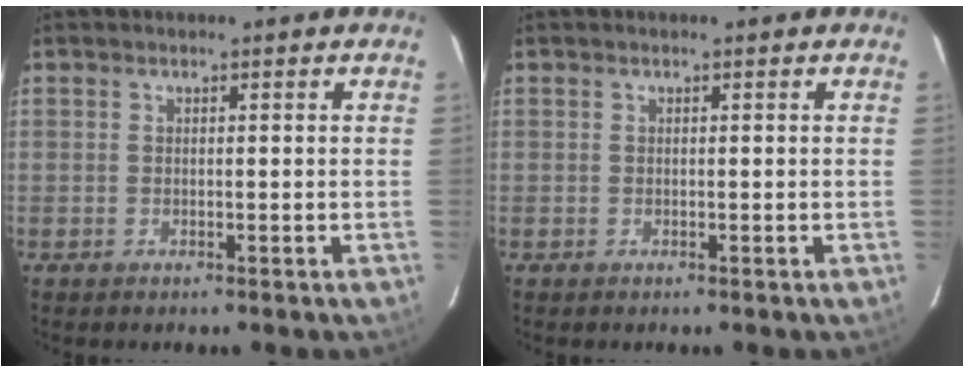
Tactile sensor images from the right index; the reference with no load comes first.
{"total": 0.0}